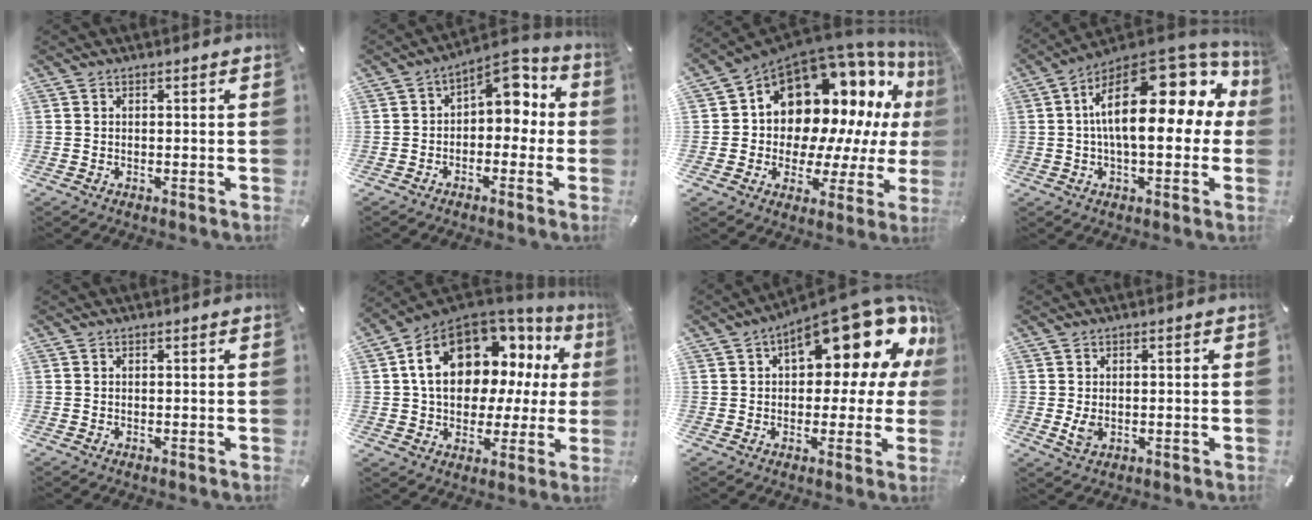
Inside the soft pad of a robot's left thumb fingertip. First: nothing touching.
{"total": 7.9, "force": [2.5, 5.5, 5.1], "torque": [-0.063, -0.022, 0.038]}
{"total": 16.2, "force": [8.3, 11.3, 8.2], "torque": [-0.111, -0.098, 0.157]}
{"total": 22.9, "force": [5.2, 10.3, 19.8], "torque": [-0.323, -0.038, 0.091]}
{"total": 0.0}
{"total": 19.2, "force": [6.8, 13.3, 12.1], "torque": [-0.192, -0.034, 0.121]}
{"total": 19.1, "force": [10.2, 8.0, 14.0], "torque": [-0.183, -0.076, 0.167]}
{"total": 2.9, "force": [-0.2, 2.2, 1.9], "torque": [-0.039, -0.005, -0.007]}